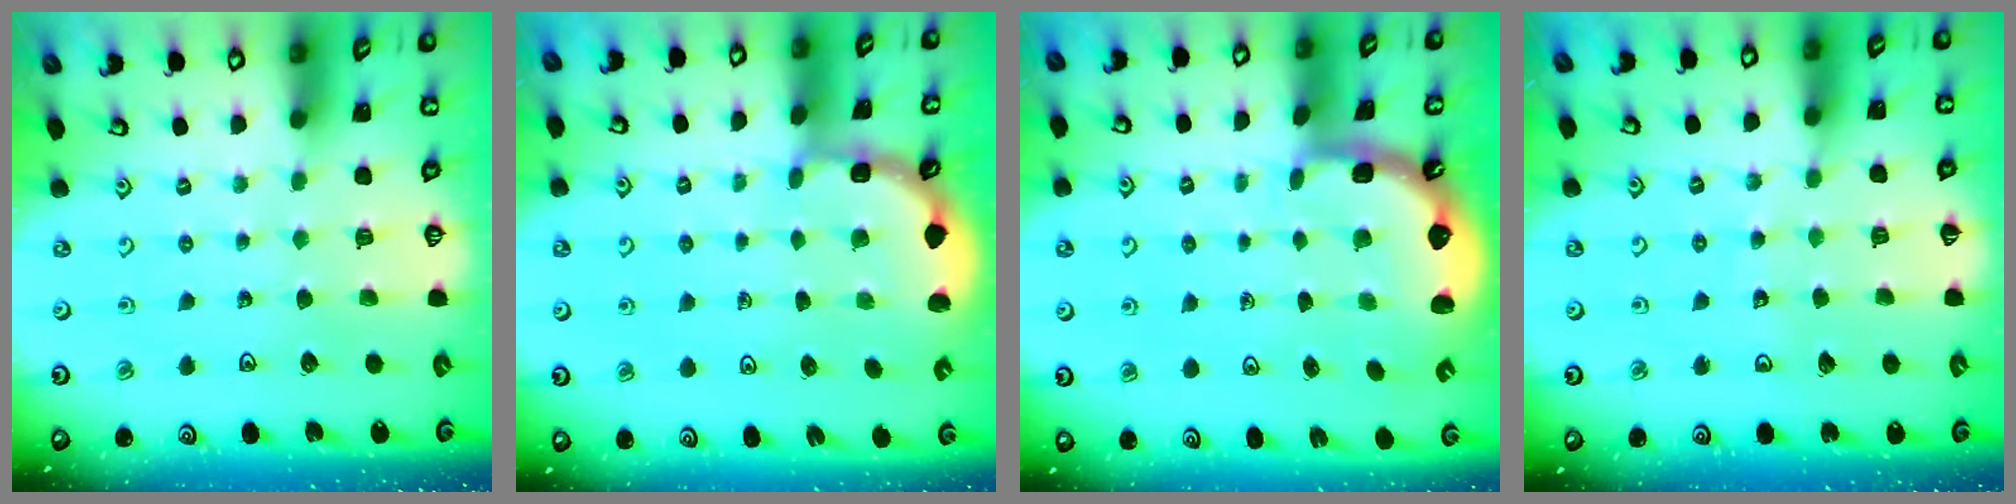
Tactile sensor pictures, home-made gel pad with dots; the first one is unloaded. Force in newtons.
{"total": 2.1, "press": 2.1, "slide": 0.3}
{"total": 2.5, "press": 1.6, "slide": 1.9}
{"total": 5.8, "press": 5.8, "slide": 0.5}